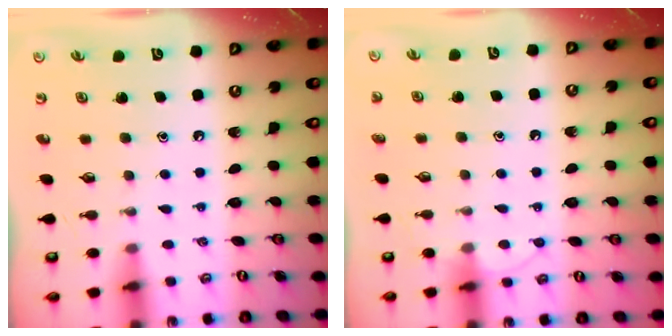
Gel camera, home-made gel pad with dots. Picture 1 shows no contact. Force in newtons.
{"total": 6.2, "press": 6.2, "slide": 0.6}